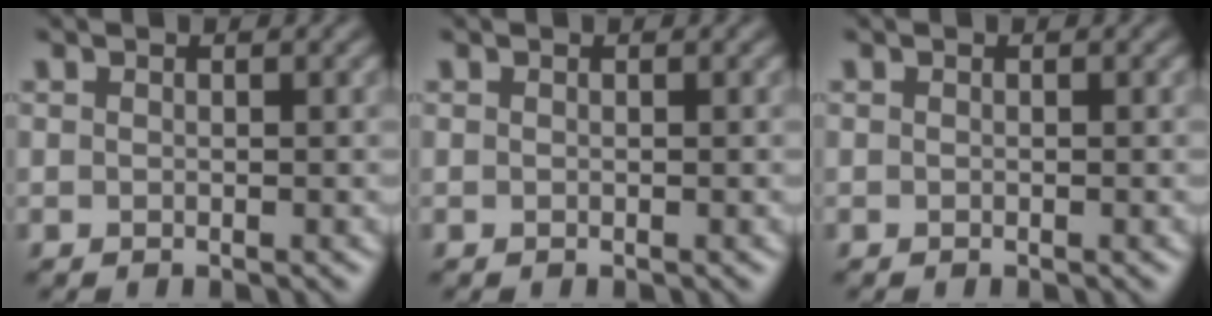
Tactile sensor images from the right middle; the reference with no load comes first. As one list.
[{"total": 0.0}, {"total": 0.0}]